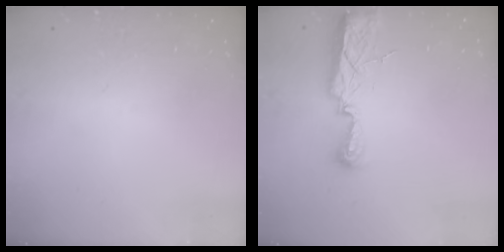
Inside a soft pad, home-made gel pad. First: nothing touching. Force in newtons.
{"total": 7.5, "press": 7.5, "slide": 0.8}